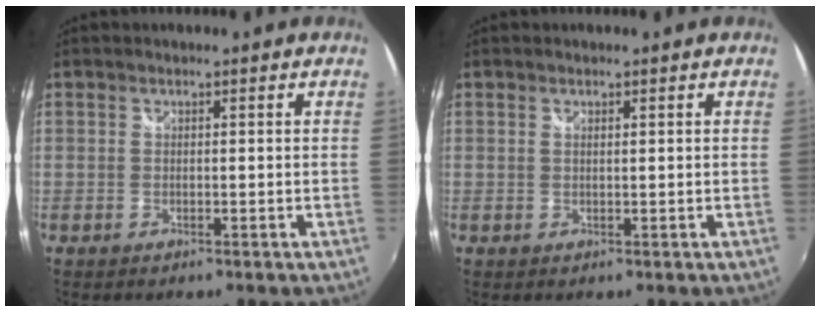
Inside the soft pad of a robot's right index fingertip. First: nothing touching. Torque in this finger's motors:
{"motor_torque": [-0.05, -0.01, -0.03, -0.01]}